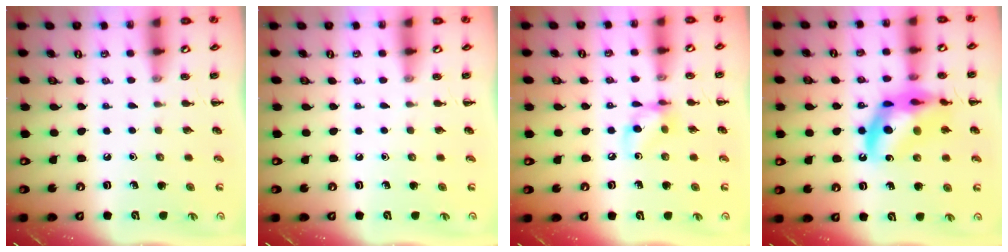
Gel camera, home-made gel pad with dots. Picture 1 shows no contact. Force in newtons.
{"total": 0.0}
{"total": 8.1, "press": 8.1, "slide": 0.7}
{"total": 16.1, "press": 15.6, "slide": 3.8}